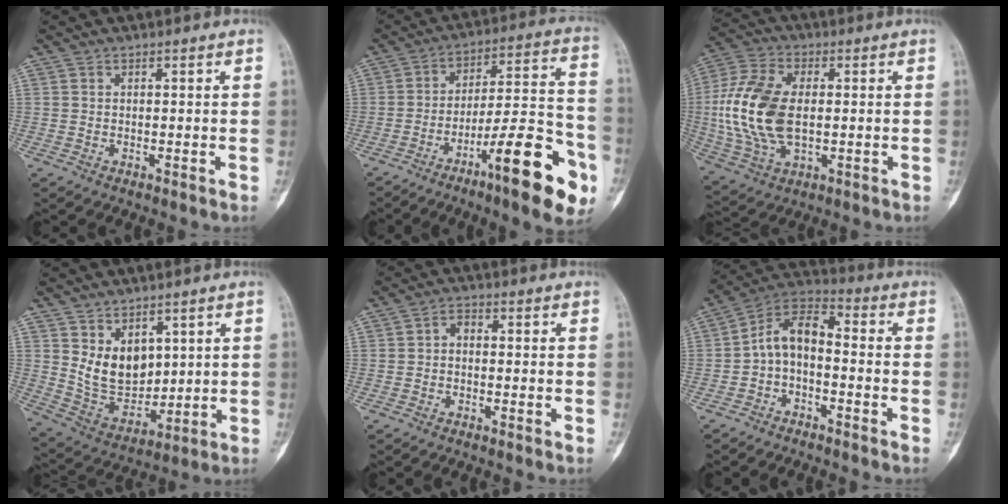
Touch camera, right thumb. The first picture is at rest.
{"total": 20.0, "force": [-9.7, 4.5, 17.0], "torque": [-0.243, 0.065, -0.143]}
{"total": 17.0, "force": [0.1, 9.9, 13.9], "torque": [-0.297, 0.004, 0.006]}
{"total": 9.9, "force": [3.5, 6.9, 6.0], "torque": [-0.070, -0.040, 0.089]}
{"total": 1.9, "force": [-0.3, 1.2, 1.5], "torque": [-0.016, 0.010, -0.012]}
{"total": 8.6, "force": [-2.0, 4.9, 6.9], "torque": [-0.115, 0.054, -0.053]}